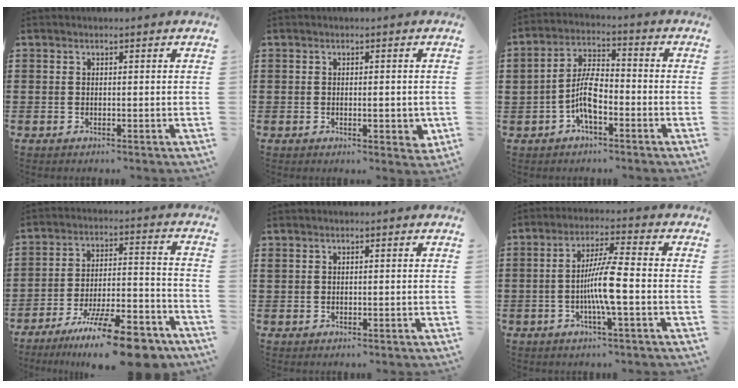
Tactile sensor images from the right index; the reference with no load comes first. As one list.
[{"total": 2.7, "force": [-0.2, 0.9, 2.6], "torque": [-0.039, -0.003, -0.003]}, {"total": 6.8, "force": [-2.4, 2.9, 5.7], "torque": [-0.117, 0.006, -0.048]}, {"total": 13.7, "force": [-10.9, 2.0, 8.1], "torque": [-0.126, 0.041, -0.197]}, {"total": 0.0}, {"total": 7.4, "force": [-1.7, 0.1, 7.1], "torque": [-0.138, -0.011, -0.038]}]